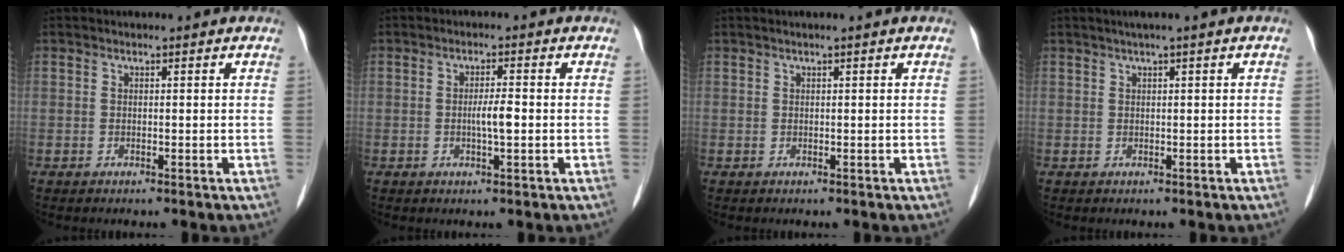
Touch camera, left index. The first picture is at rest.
{"total": 2.8, "force": [-0.5, 0.3, 2.8], "torque": [-0.052, -0.001, -0.005]}
{"total": 0.5, "force": [0.2, -0.2, 0.5], "torque": [-0.013, 0.001, 0.010]}
{"total": 1.6, "force": [0.7, -0.3, 1.4], "torque": [-0.028, 0.008, 0.017]}